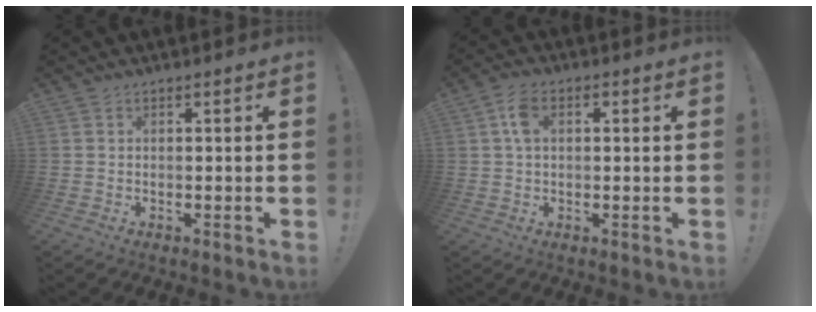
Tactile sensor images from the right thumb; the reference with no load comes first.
{"total": 5.7, "force": [1.1, 3.5, 4.3], "torque": [-0.078, 0.006, 0.018]}